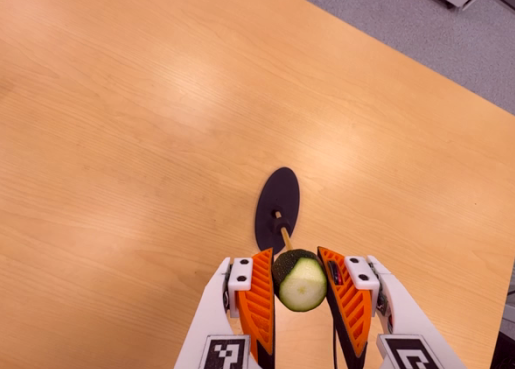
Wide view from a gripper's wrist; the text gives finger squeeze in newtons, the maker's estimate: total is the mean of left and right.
{"total": 9.2, "left": 8.4, "right": 10.0}